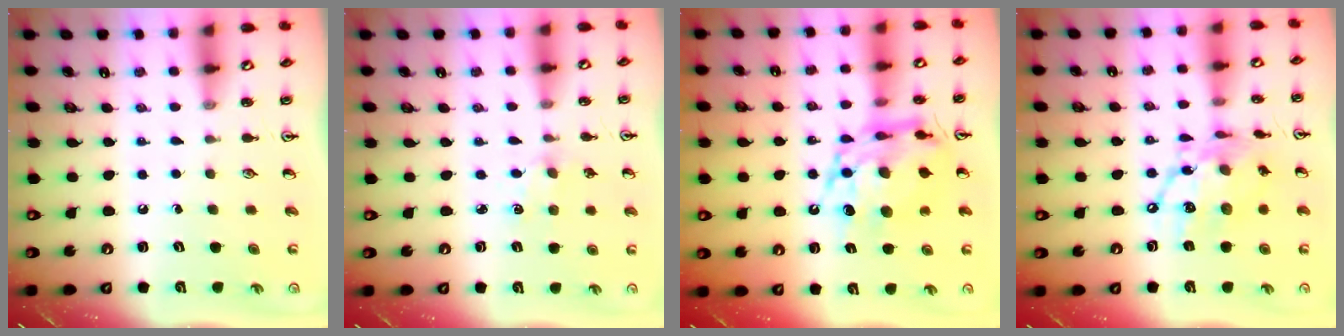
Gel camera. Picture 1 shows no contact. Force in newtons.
{"total": 1.2, "press": 1.2, "slide": 0.2}
{"total": 14.7, "press": 14.6, "slide": 1.5}
{"total": 15.1, "press": 15.0, "slide": 1.6}